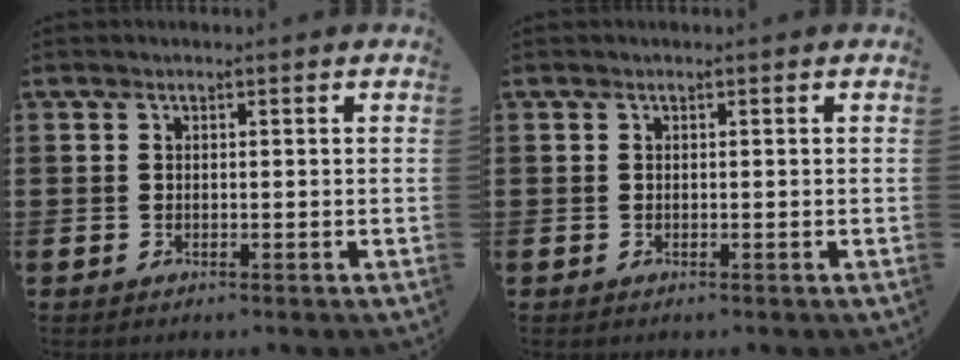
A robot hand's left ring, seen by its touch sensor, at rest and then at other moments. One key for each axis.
{"total": 0.0}